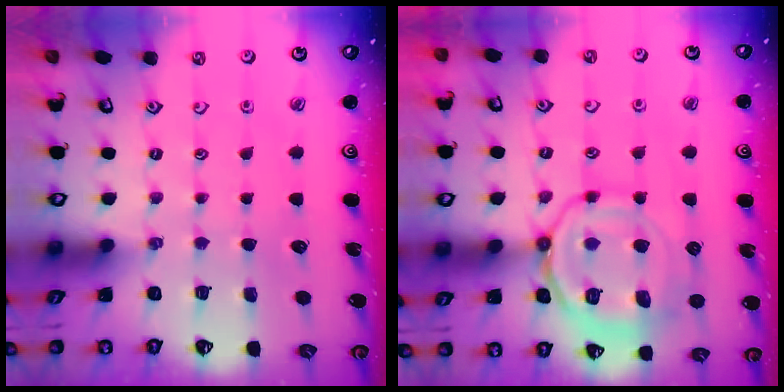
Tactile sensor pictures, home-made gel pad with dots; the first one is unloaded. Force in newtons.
{"total": 14.2, "press": 14.1, "slide": 1.6}